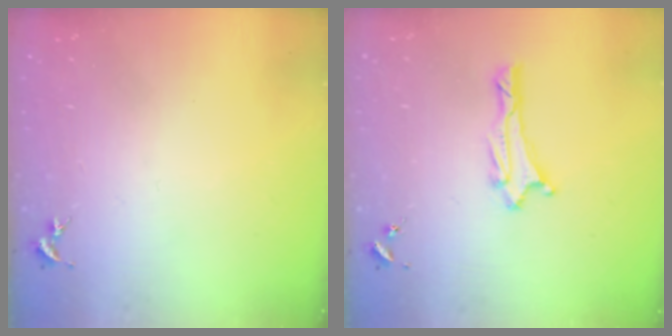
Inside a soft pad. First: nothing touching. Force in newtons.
{"total": 1.3, "press": 1.3, "slide": 0.1}